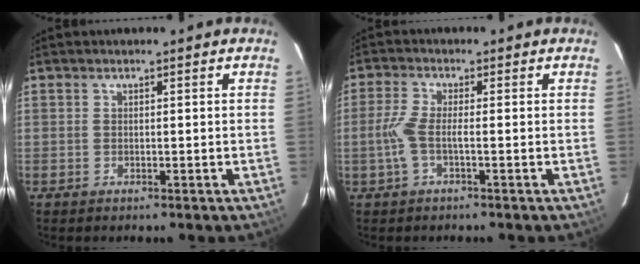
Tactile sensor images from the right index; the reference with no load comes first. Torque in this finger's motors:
{"motor_torque": [0.50, -0.29, 0.35, 0.10]}